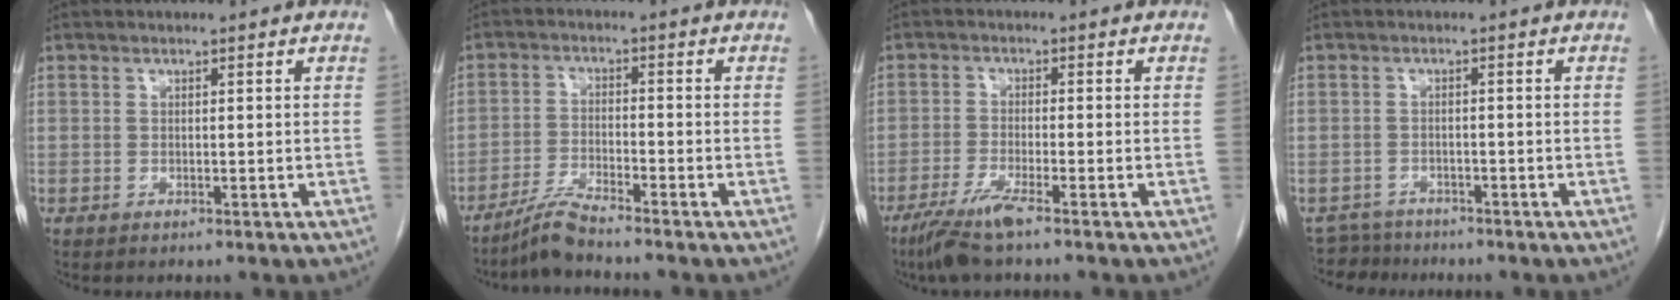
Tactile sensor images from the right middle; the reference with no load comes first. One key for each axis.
{"total": 4.3, "fx": -3.9, "fy": -0.6, "fz": 1.7, "tx": -0.036, "ty": -0.018, "tz": -0.080}
{"total": 5.4, "fx": -3.7, "fy": -0.2, "fz": 3.8, "tx": -0.081, "ty": -0.016, "tz": -0.075}
{"total": 3.6, "fx": -3.4, "fy": 1.0, "fz": -0.9, "tx": 0.012, "ty": -0.007, "tz": -0.057}